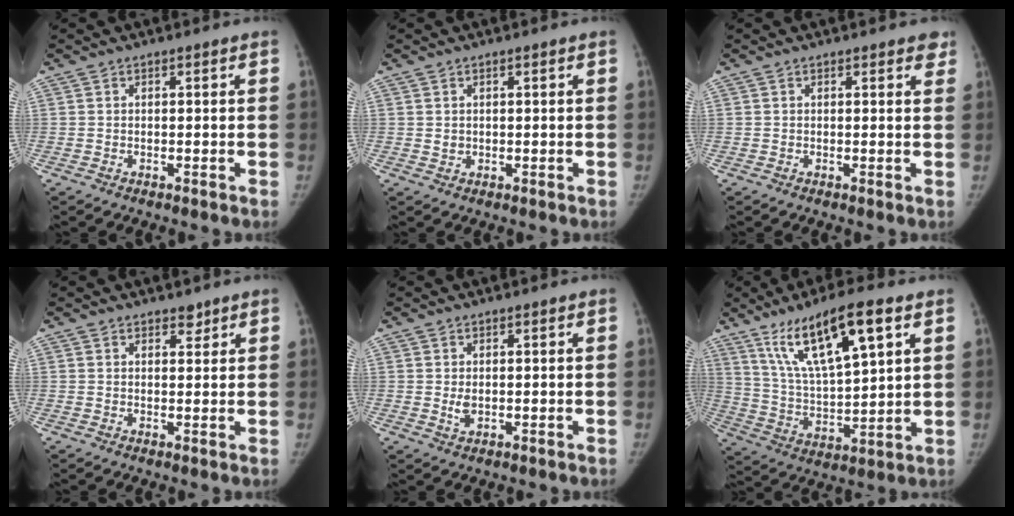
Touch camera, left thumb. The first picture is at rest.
{"total": 1.1, "force": [0.3, 1.0, 0.5], "torque": [-0.002, -0.002, 0.008]}
{"total": 2.1, "force": [1.5, 0.9, 1.2], "torque": [0.007, -0.002, 0.012]}
{"total": 2.0, "force": [1.6, 1.1, 0.7], "torque": [0.006, -0.010, 0.020]}
{"total": 2.0, "force": [0.1, 1.2, 1.5], "torque": [-0.026, -0.006, 0.006]}
{"total": 17.5, "force": [9.3, 4.8, 14.0], "torque": [-0.232, -0.030, 0.179]}